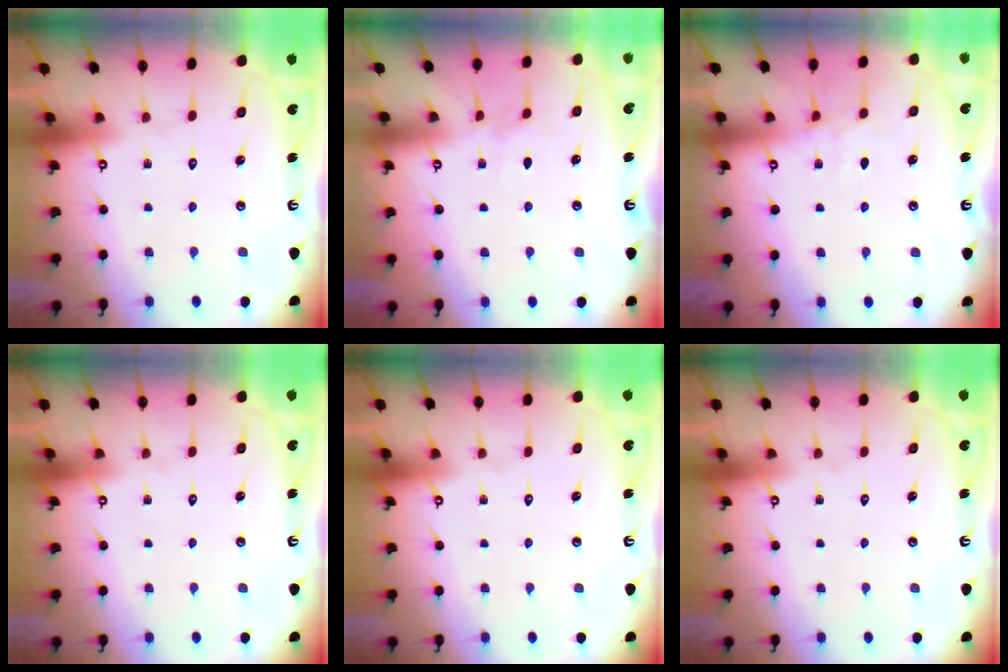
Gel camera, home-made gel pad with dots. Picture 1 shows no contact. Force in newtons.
{"total": 2.8, "press": 2.8, "slide": 0.5}
{"total": 5.8, "press": 5.8, "slide": 0.5}
{"total": 0.0}
{"total": 0.0}
{"total": 0.0}